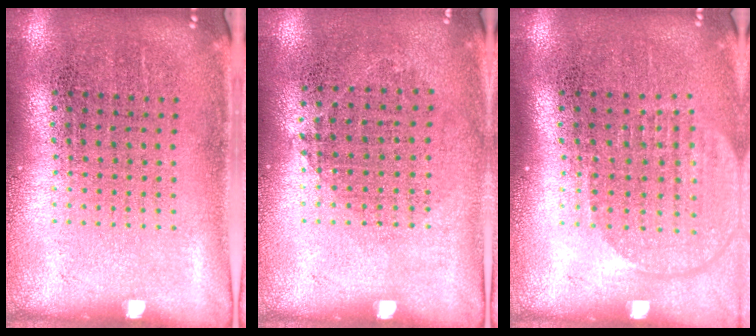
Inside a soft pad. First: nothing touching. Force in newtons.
{"total": 0.9, "press": 0.8, "slide": 0.5}
{"total": 1.6, "press": 1.4, "slide": 0.9}